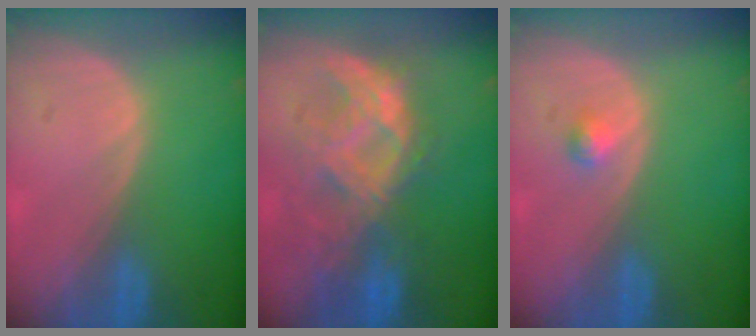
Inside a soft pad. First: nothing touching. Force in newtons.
{"total": 8.8, "press": 8.6, "slide": 2.1}
{"total": 1.3, "press": 1.2, "slide": 0.1}